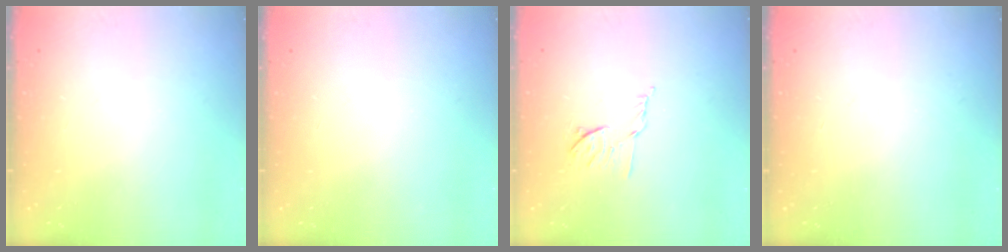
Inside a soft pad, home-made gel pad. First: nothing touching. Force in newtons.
{"total": 0.0}
{"total": 6.5, "press": 6.4, "slide": 1.0}
{"total": 0.0}